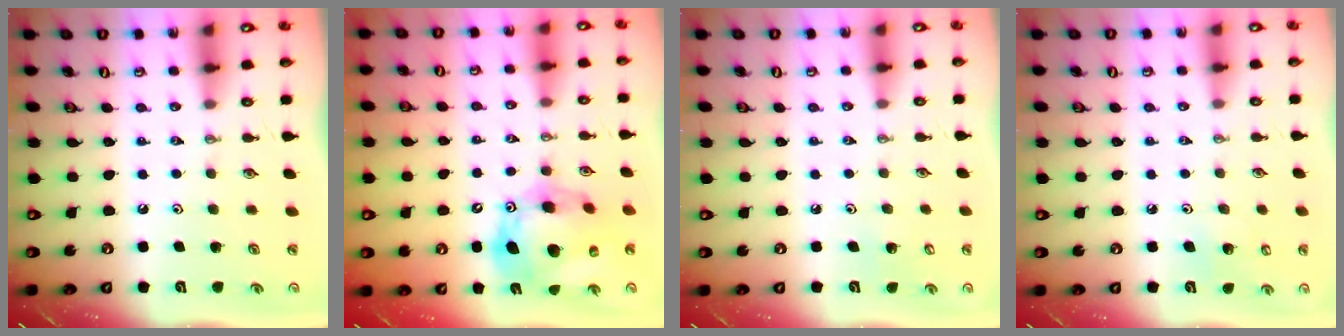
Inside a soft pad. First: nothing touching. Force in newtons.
{"total": 17.8, "press": 17.6, "slide": 2.5}
{"total": 2.8, "press": 2.8, "slide": 0.2}
{"total": 5.2, "press": 5.1, "slide": 0.5}